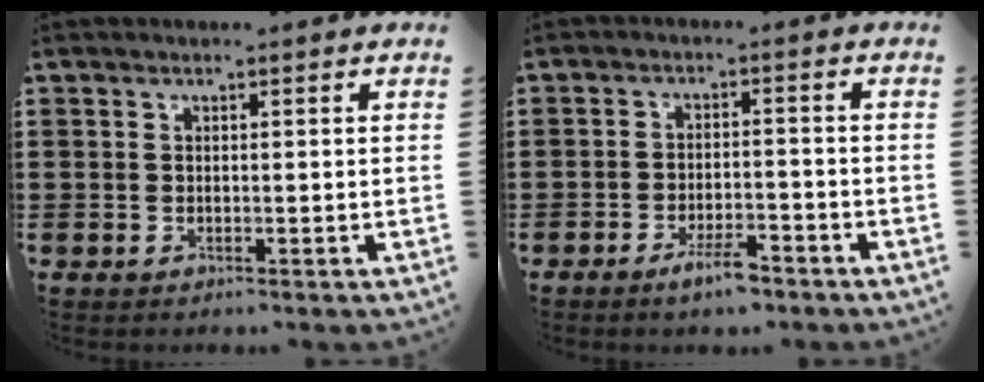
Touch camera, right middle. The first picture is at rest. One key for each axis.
{"total": 4.0, "fx": -2.9, "fy": 0.8, "fz": 2.5, "tx": -0.046, "ty": 0.005, "tz": -0.054}